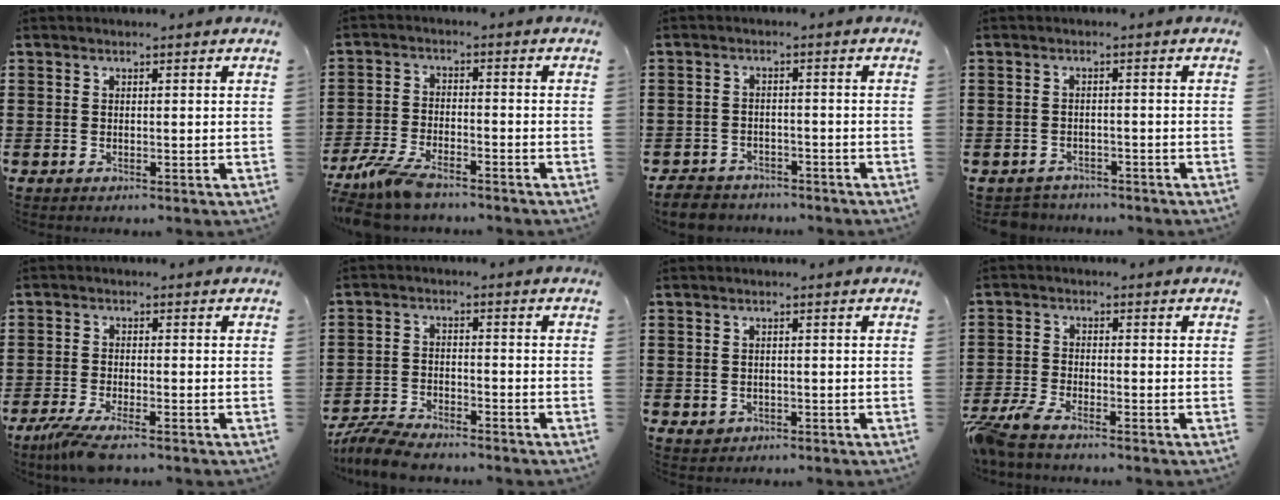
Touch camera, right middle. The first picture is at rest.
{"total": 5.7, "force": [-4.8, 1.3, 2.8], "torque": [-0.078, -0.006, -0.099]}
{"total": 3.7, "force": [-3.6, 0.8, 0.2], "torque": [-0.014, 0.000, -0.077]}
{"total": 1.9, "force": [-1.9, 0.3, -0.3], "torque": [-0.003, -0.001, -0.044]}
{"total": 3.8, "force": [-2.9, 0.1, 2.4], "torque": [-0.067, -0.018, -0.060]}
{"total": 5.8, "force": [-5.5, 0.7, 1.6], "torque": [-0.043, 0.001, -0.111]}
{"total": 1.0, "force": [-0.4, 0.9, 0.4], "torque": [-0.012, 0.000, -0.008]}
{"total": 3.9, "force": [-3.5, 0.3, 1.7], "torque": [-0.063, -0.013, -0.078]}